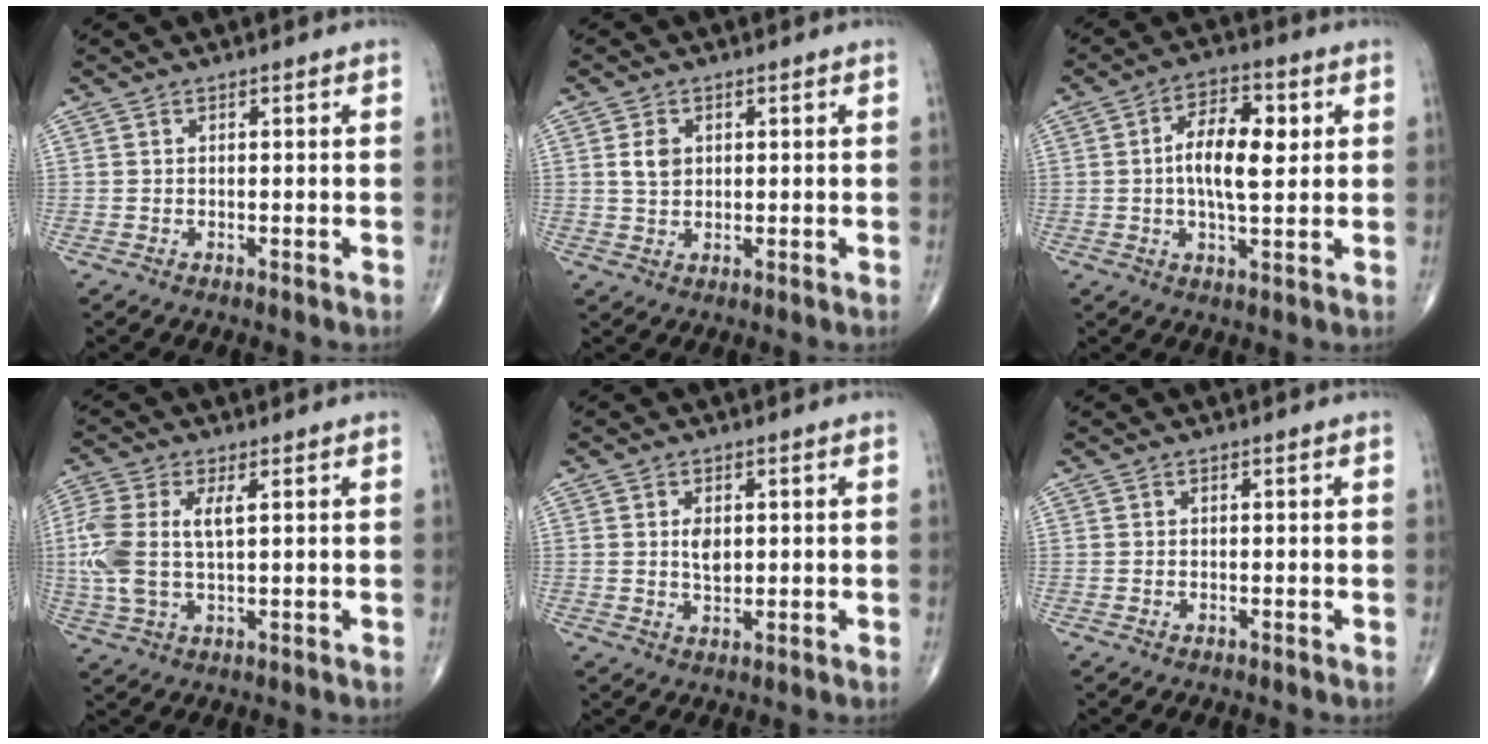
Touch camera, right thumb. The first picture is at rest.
{"total": 3.5, "force": [0.9, 2.6, 2.2], "torque": [-0.030, -0.003, 0.018]}
{"total": 10.3, "force": [1.3, 4.5, 9.1], "torque": [-0.140, 0.005, 0.016]}
{"total": 10.6, "force": [1.5, 5.1, 9.1], "torque": [-0.236, 0.011, 0.034]}
{"total": 3.3, "force": [0.5, 2.0, 2.6], "torque": [-0.032, -0.006, 0.010]}
{"total": 0.0}